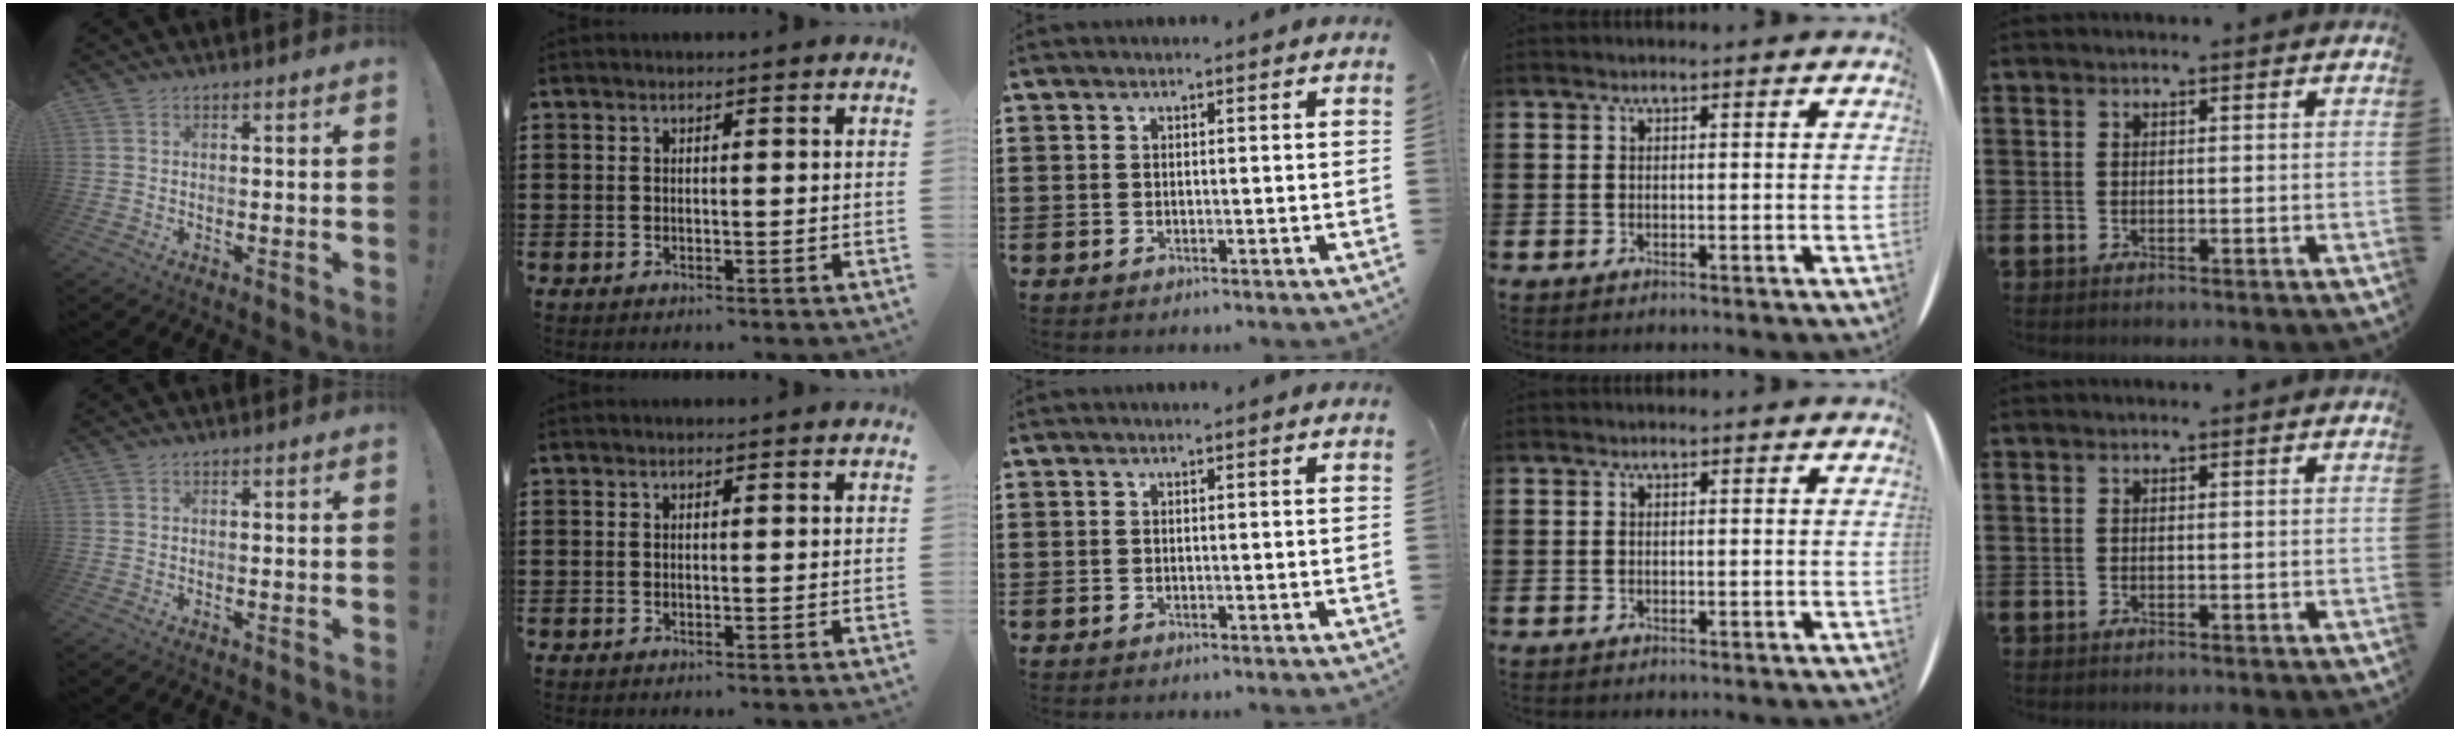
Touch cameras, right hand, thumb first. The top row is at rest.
{}